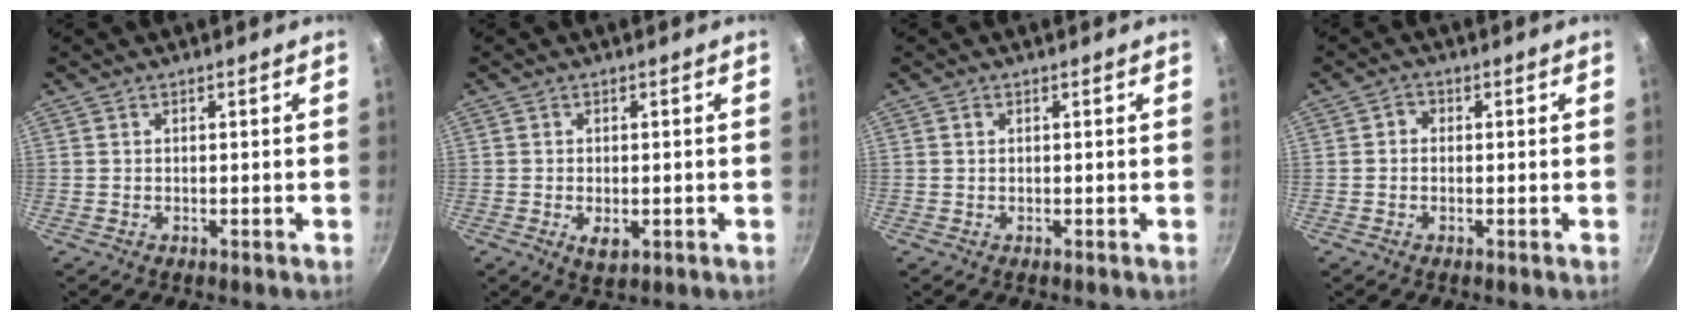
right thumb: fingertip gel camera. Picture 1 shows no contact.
{"total": 3.6, "force": [-1.0, 2.0, 2.8], "torque": [-0.043, -0.008, -0.009]}
{"total": 0.8, "force": [0.3, 0.5, 0.5], "torque": [-0.009, 0.003, 0.004]}
{"total": 1.9, "force": [0.0, 1.6, 0.9], "torque": [-0.011, 0.006, -0.006]}